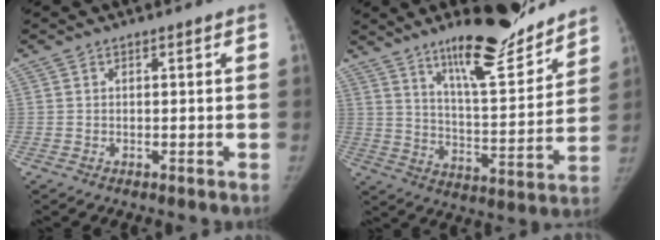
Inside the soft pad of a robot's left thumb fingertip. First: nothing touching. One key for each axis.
{"total": 17.5, "fx": 13.5, "fy": 3.9, "fz": 10.4, "tx": -0.122, "ty": -0.095, "tz": 0.219}